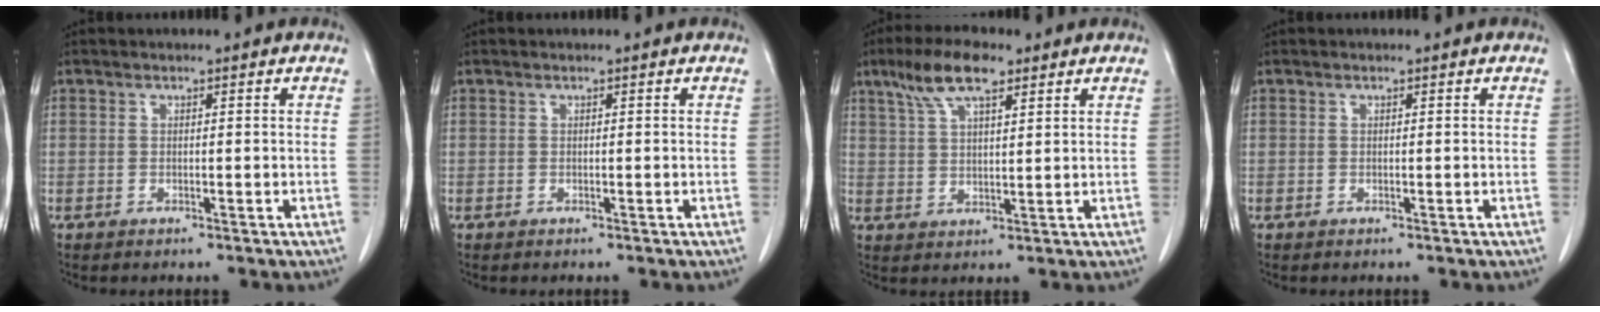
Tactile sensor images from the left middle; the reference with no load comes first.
{"total": 0.0}
{"total": 8.2, "force": [5.3, 2.2, 5.9], "torque": [-0.120, 0.019, 0.099]}
{"total": 0.0}